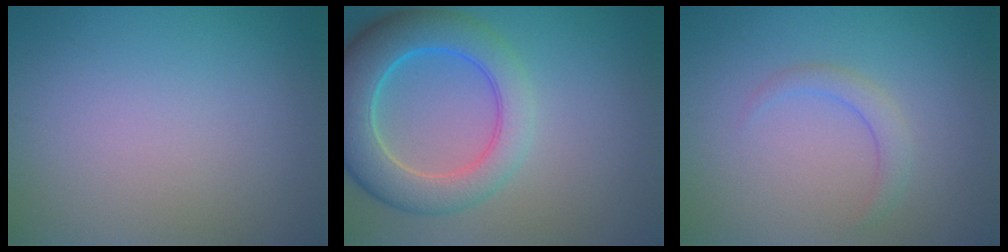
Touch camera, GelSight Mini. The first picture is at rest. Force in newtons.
{"total": 7.8, "press": 7.8, "slide": 0.3}
{"total": 1.6, "press": 1.6, "slide": 0.1}